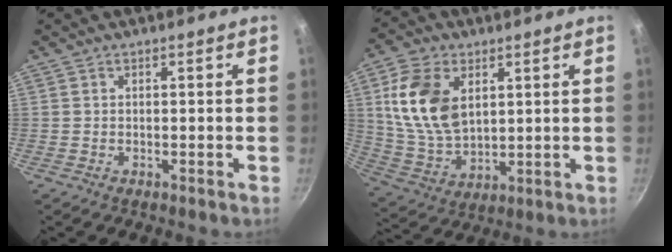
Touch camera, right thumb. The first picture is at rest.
{"total": 15.0, "force": [4.2, 9.7, 10.7], "torque": [-0.186, -0.017, 0.093]}